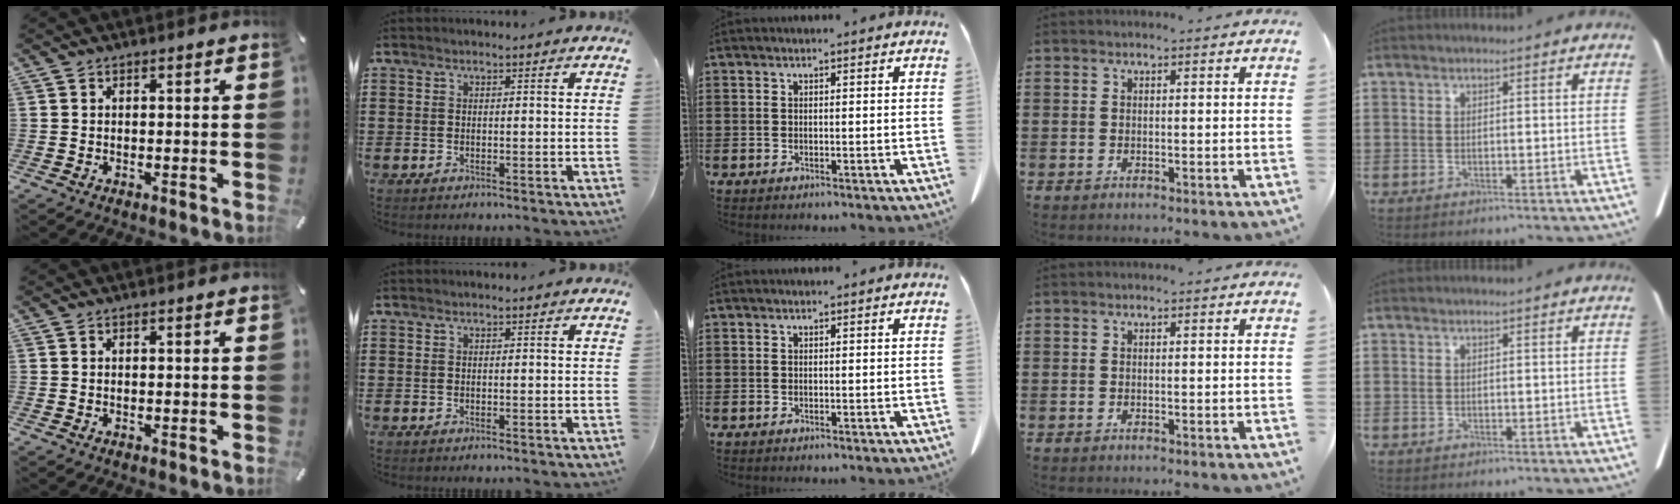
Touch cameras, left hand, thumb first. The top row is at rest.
{}